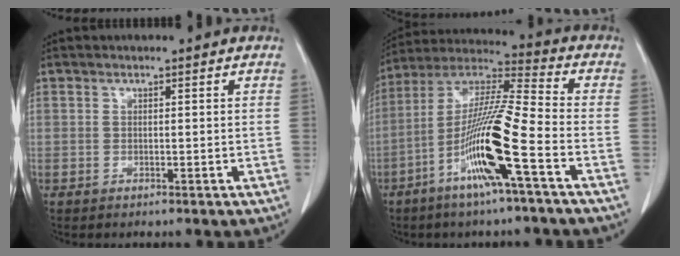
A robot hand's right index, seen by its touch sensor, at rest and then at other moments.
{"total": 15.0, "force": [-6.0, -0.3, 13.8], "torque": [-0.277, -0.004, -0.120]}